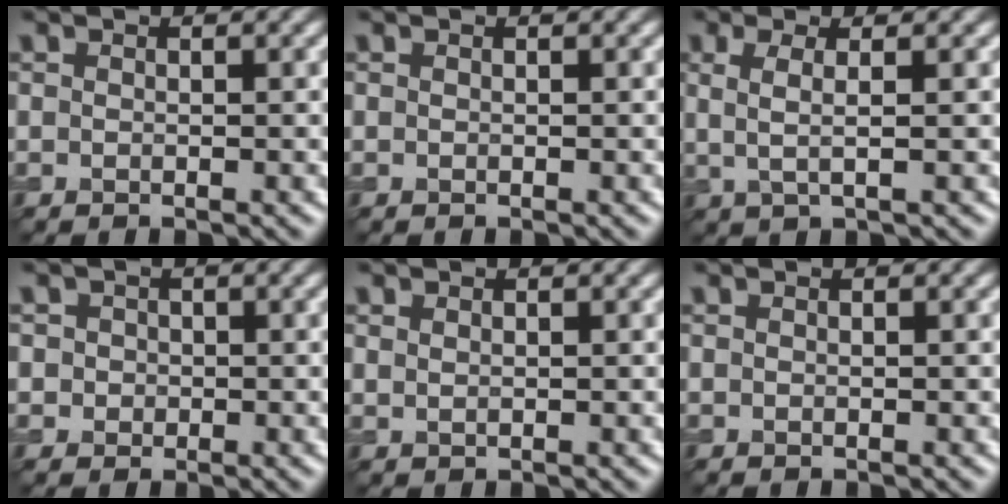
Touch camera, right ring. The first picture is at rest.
{"total": 0.0}
{"total": 2.4, "force": [0.5, 0.7, 2.2], "torque": [-0.047, -0.001, 0.009]}
{"total": 2.1, "force": [0.5, 1.9, 0.7], "torque": [0.006, 0.008, 0.001]}
{"total": 0.7, "force": [0.4, 0.5, 0.3], "torque": [-0.009, -0.002, 0.010]}
{"total": 0.0}